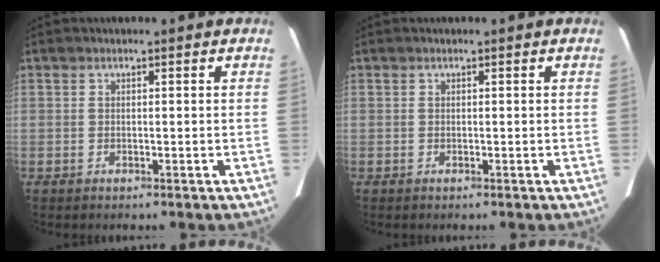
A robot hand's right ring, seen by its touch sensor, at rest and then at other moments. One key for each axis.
{"total": 0.0}